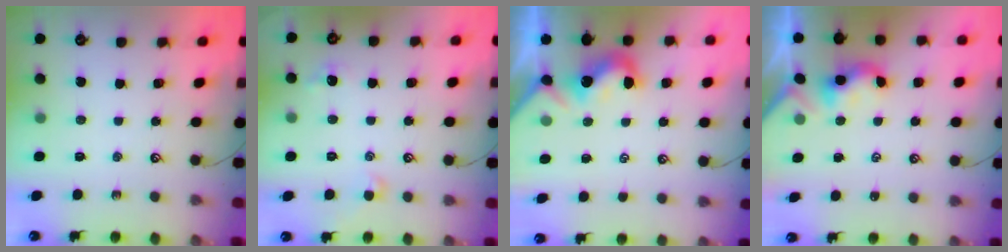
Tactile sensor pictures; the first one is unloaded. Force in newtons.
{"total": 1.7, "press": 1.6, "slide": 0.5}
{"total": 0.0}
{"total": 2.0, "press": 2.0, "slide": 0.2}